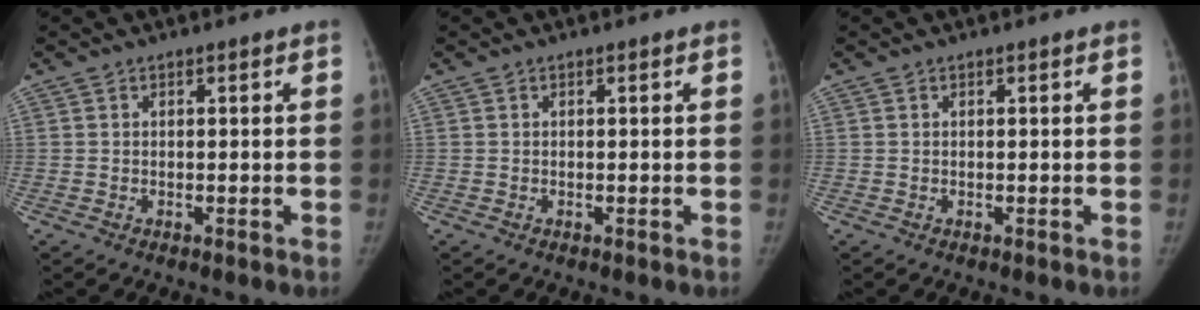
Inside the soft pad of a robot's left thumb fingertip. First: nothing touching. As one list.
[{"total": 0.0}, {"total": 0.0}]